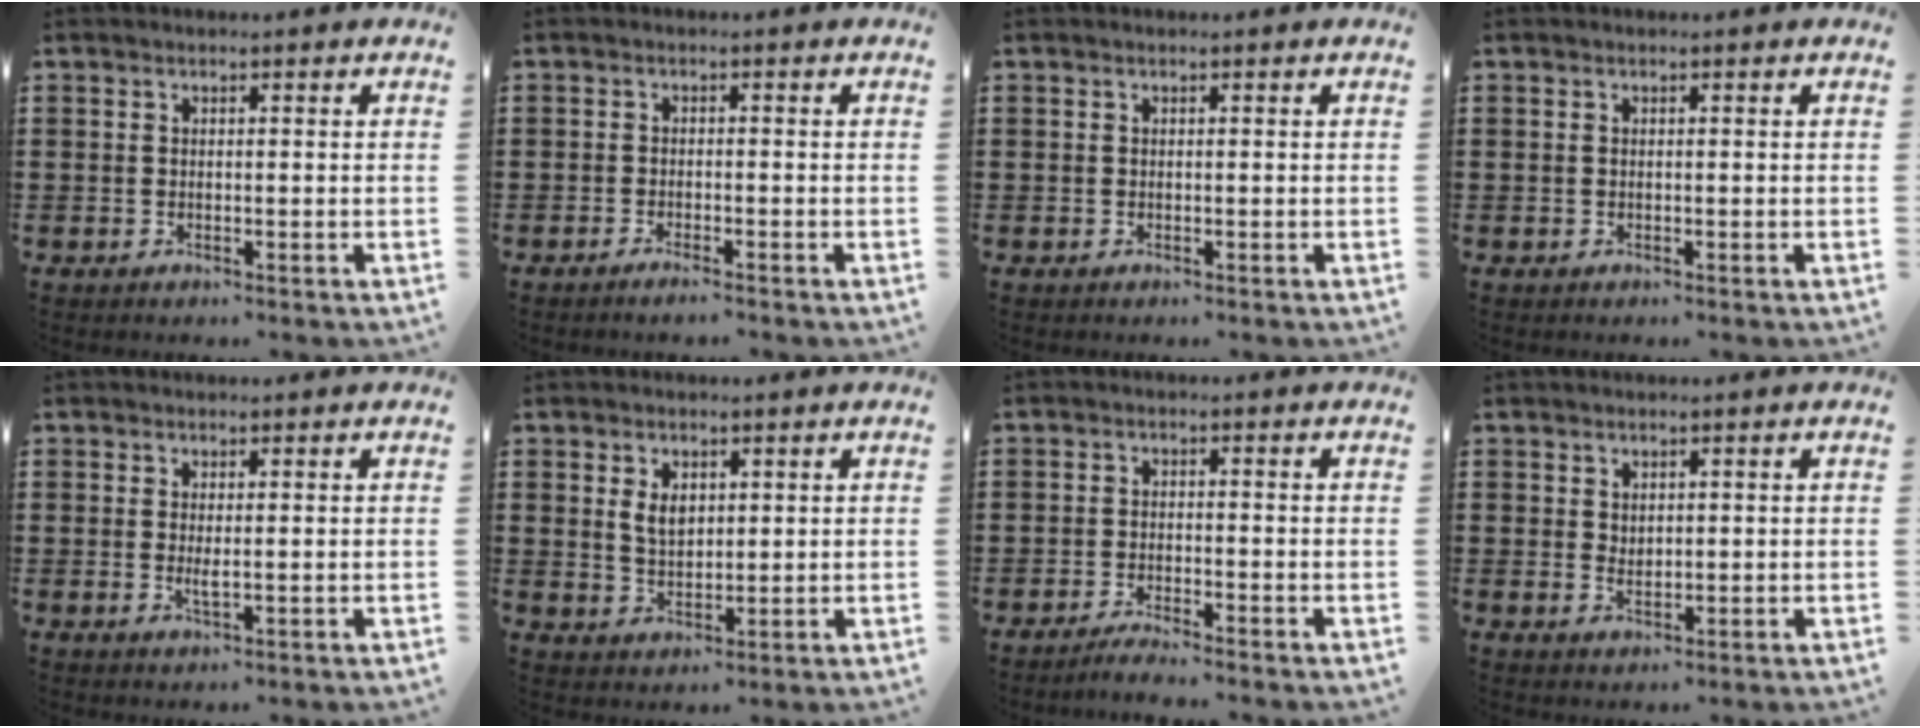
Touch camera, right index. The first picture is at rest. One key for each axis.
{"total": 1.3, "fx": -1.2, "fy": 0.0, "fz": 0.5, "tx": -0.010, "ty": -0.002, "tz": -0.022}
{"total": 0.0}
{"total": 0.0}
{"total": 1.5, "fx": 0.2, "fy": 0.3, "fz": 1.5, "tx": -0.027, "ty": -0.002, "tz": 0.004}
{"total": 3.5, "fx": 1.3, "fy": 2.2, "fz": 2.4, "tx": -0.054, "ty": 0.008, "tz": 0.023}
{"total": 2.1, "fx": -2.0, "fy": -0.2, "fz": 0.3, "tx": -0.006, "ty": 0.002, "tz": -0.041}
{"total": 1.4, "fx": 1.0, "fy": 0.8, "fz": 0.6, "tx": -0.012, "ty": 0.004, "tz": 0.019}